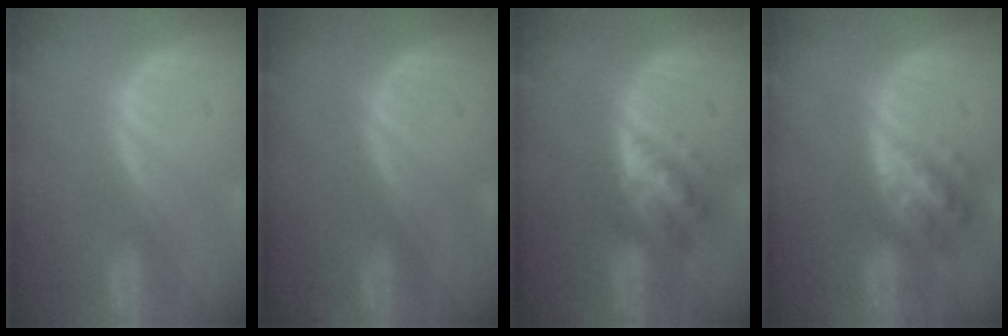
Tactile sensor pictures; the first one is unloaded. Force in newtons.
{"total": 0.0}
{"total": 5.3, "press": 5.3, "slide": 0.2}
{"total": 6.3, "press": 5.7, "slide": 2.7}